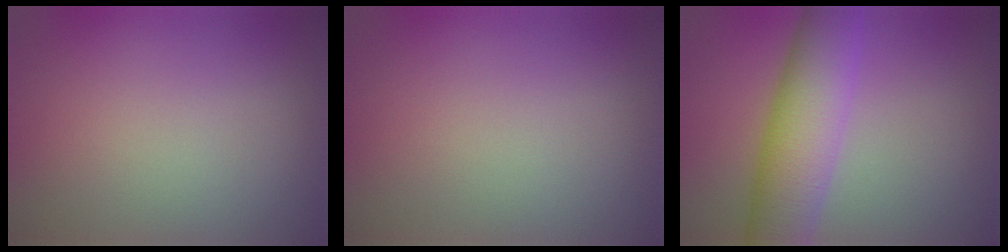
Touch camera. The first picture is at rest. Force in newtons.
{"total": 0.0}
{"total": 8.3, "press": 8.3, "slide": 0.2}